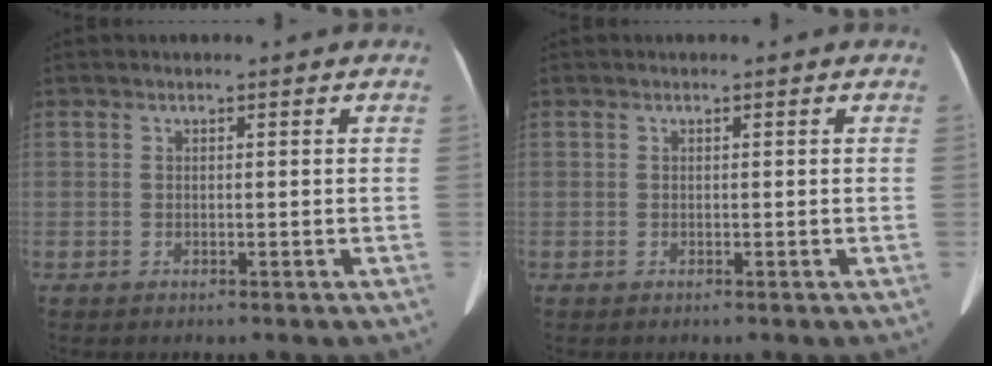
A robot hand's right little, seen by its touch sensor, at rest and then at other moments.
{"total": 0.0}